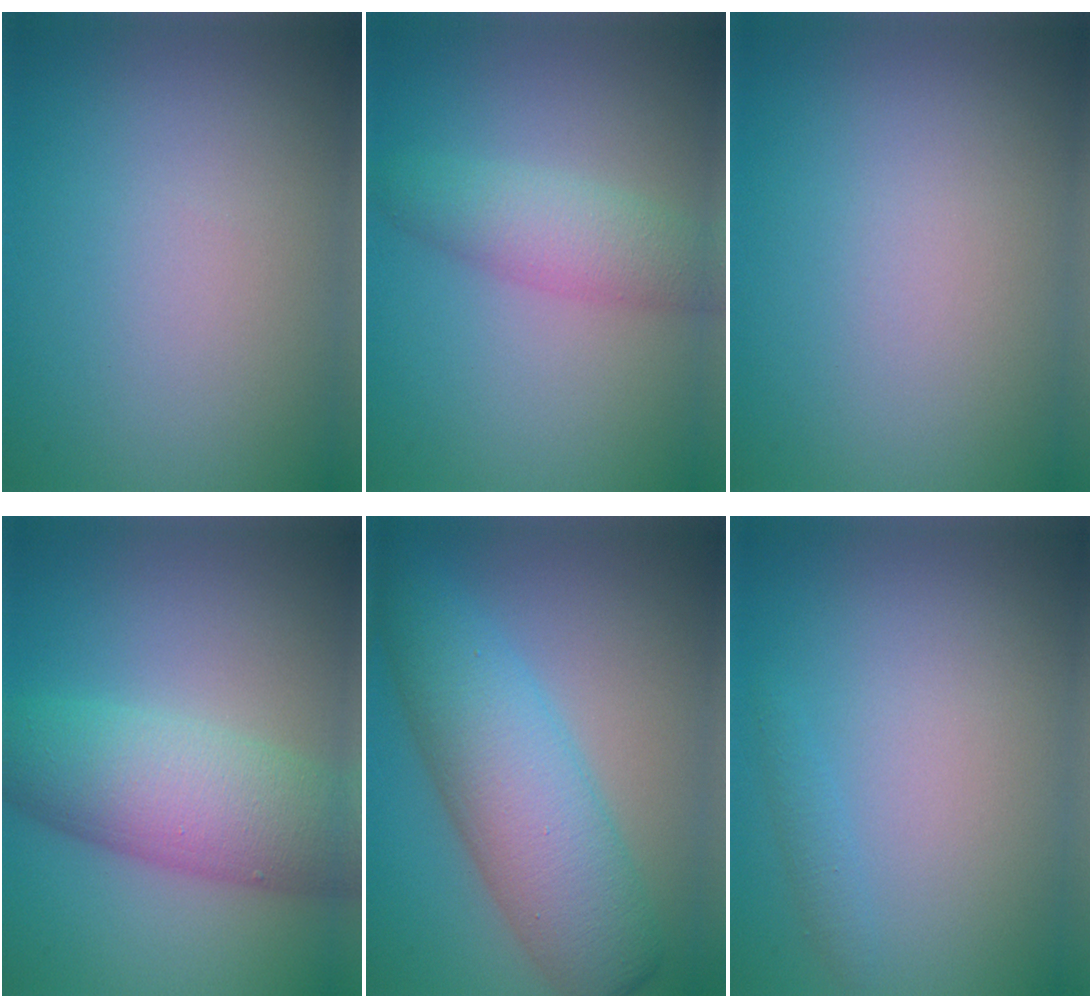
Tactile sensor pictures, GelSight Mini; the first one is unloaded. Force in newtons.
{"total": 3.6, "press": 3.6, "slide": 0.1}
{"total": 0.0}
{"total": 7.9, "press": 7.9, "slide": 0.2}
{"total": 8.7, "press": 8.7, "slide": 0.1}
{"total": 0.9, "press": 0.9, "slide": 0.1}